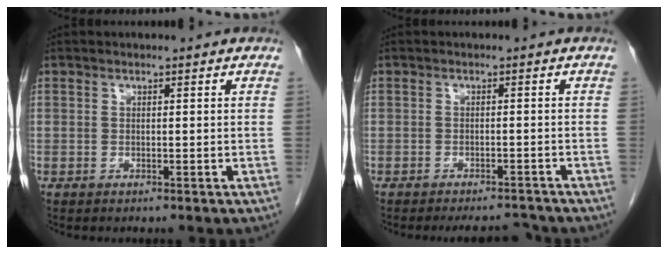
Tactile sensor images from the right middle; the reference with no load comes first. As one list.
[{"total": 4.4, "force": [-4.3, 0.6, 0.7], "torque": [-0.004, -0.004, -0.061]}]